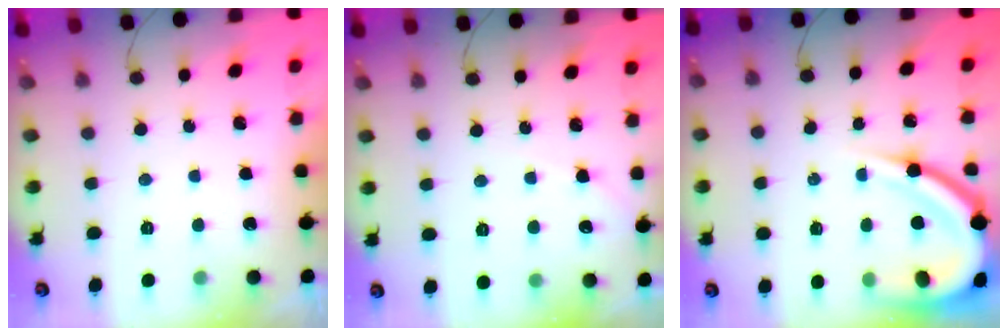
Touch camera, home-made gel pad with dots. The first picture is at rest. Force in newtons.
{"total": 4.3, "press": 4.2, "slide": 0.6}
{"total": 13.3, "press": 13.3, "slide": 1.2}